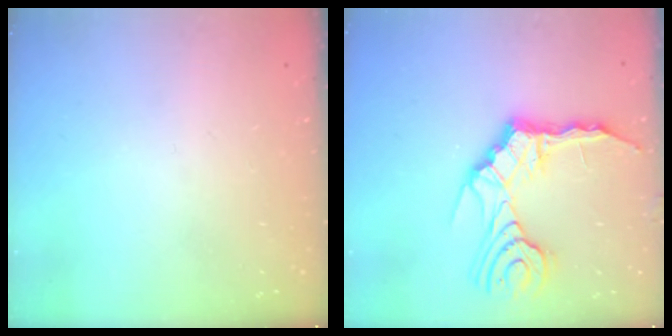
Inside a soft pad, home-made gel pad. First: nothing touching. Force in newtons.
{"total": 16.2, "press": 15.6, "slide": 4.4}